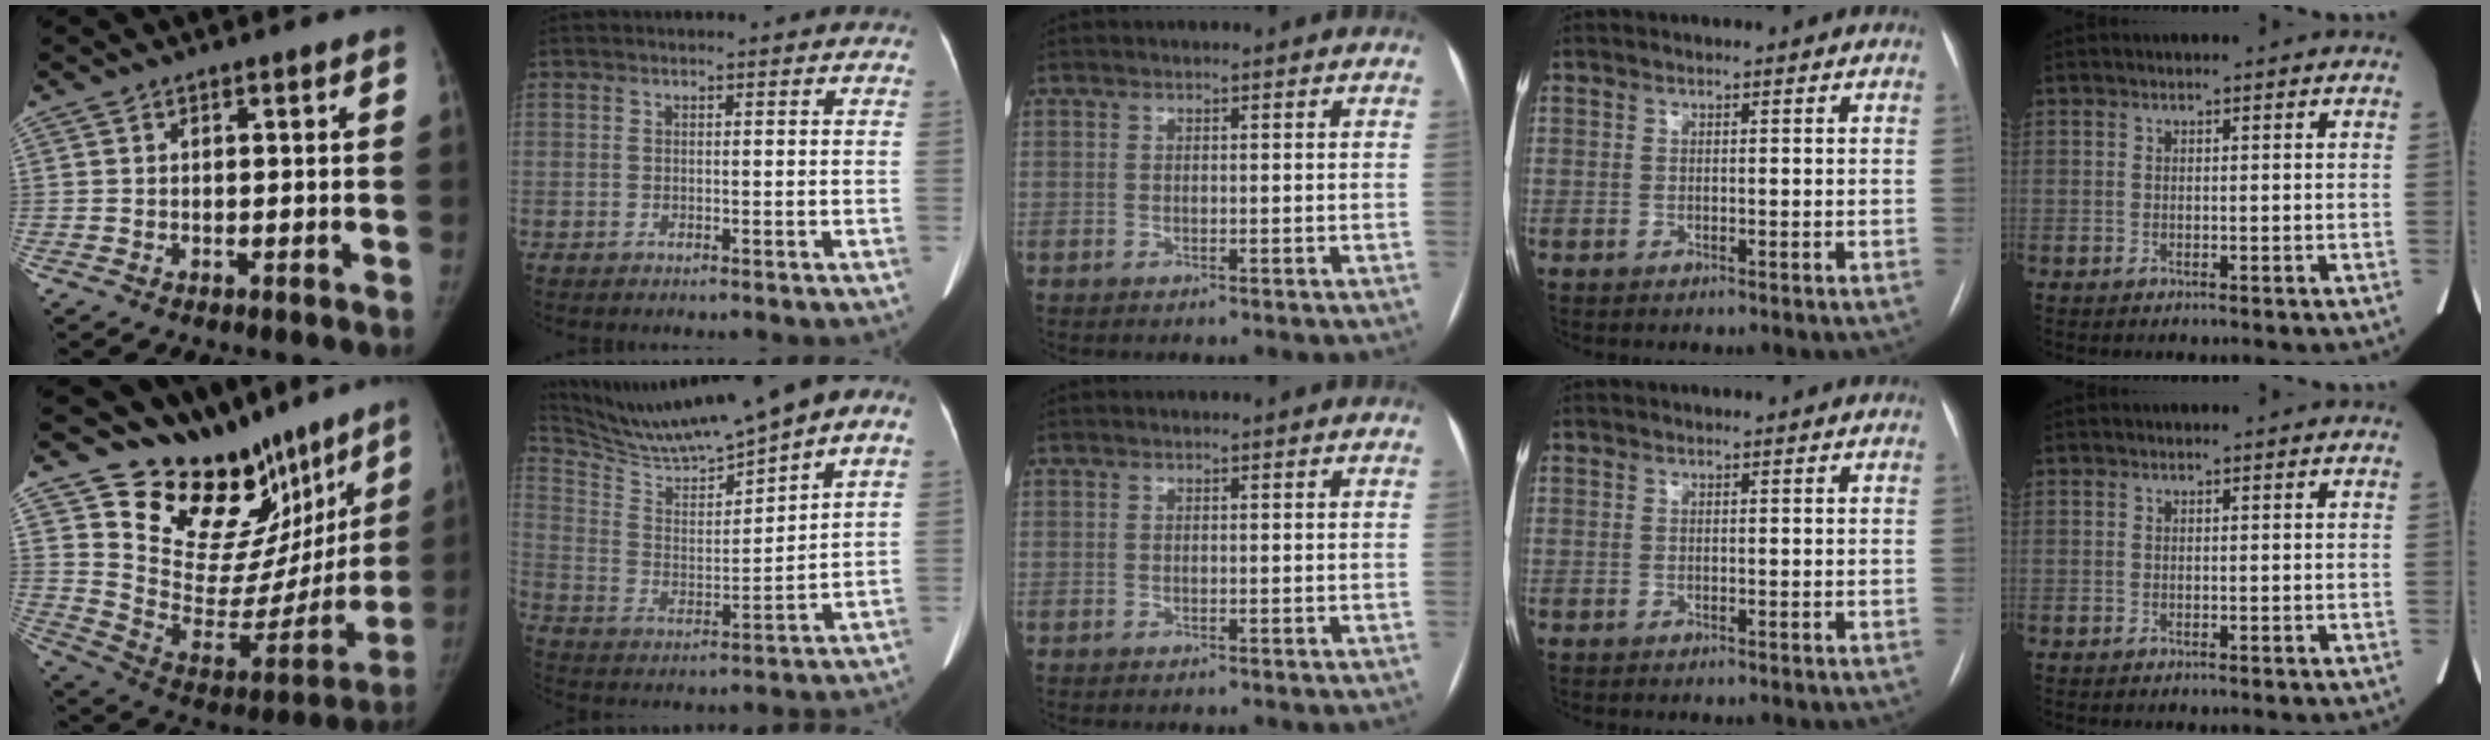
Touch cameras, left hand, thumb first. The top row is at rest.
{"thumb": {"total": 21.8, "force": [17.3, 11.3, 7.0], "torque": [-0.034, -0.127, 0.267]}, "index": {"total": 15.7, "force": [13.0, 0.1, 8.8], "torque": [-0.161, 0.017, 0.230]}}